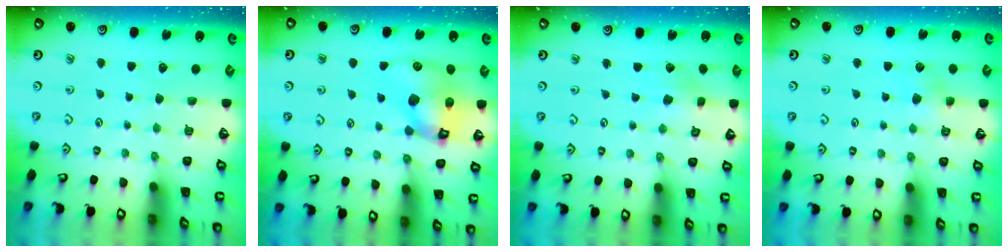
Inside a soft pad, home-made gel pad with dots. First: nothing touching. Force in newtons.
{"total": 14.1, "press": 13.9, "slide": 2.1}
{"total": 2.7, "press": 2.7, "slide": 0.4}
{"total": 3.9, "press": 3.9, "slide": 0.4}